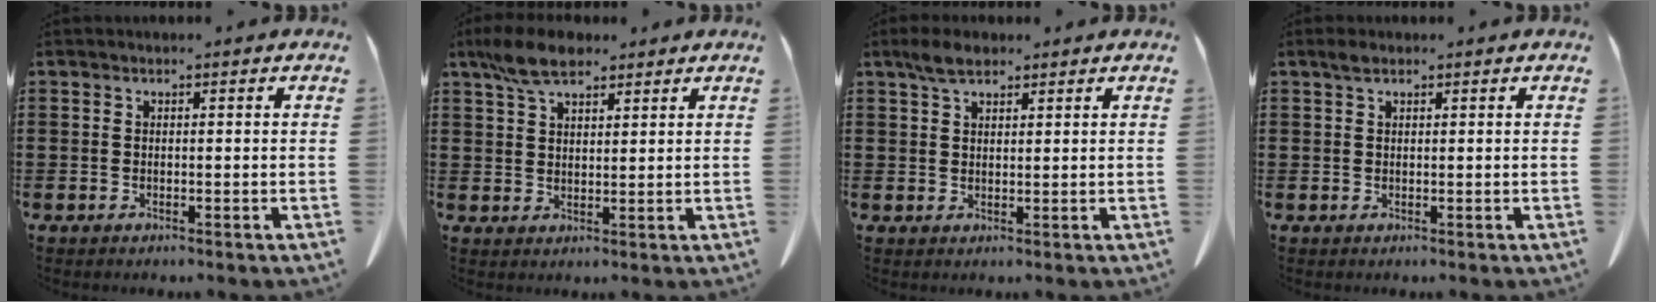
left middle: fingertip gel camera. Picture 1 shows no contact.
{"total": 6.4, "force": [4.6, 2.6, 3.7], "torque": [-0.087, 0.002, 0.087]}
{"total": 3.5, "force": [2.6, 1.4, 2.0], "torque": [-0.046, 0.004, 0.048]}
{"total": 1.3, "force": [0.8, 0.7, 0.7], "torque": [-0.017, 0.003, 0.016]}